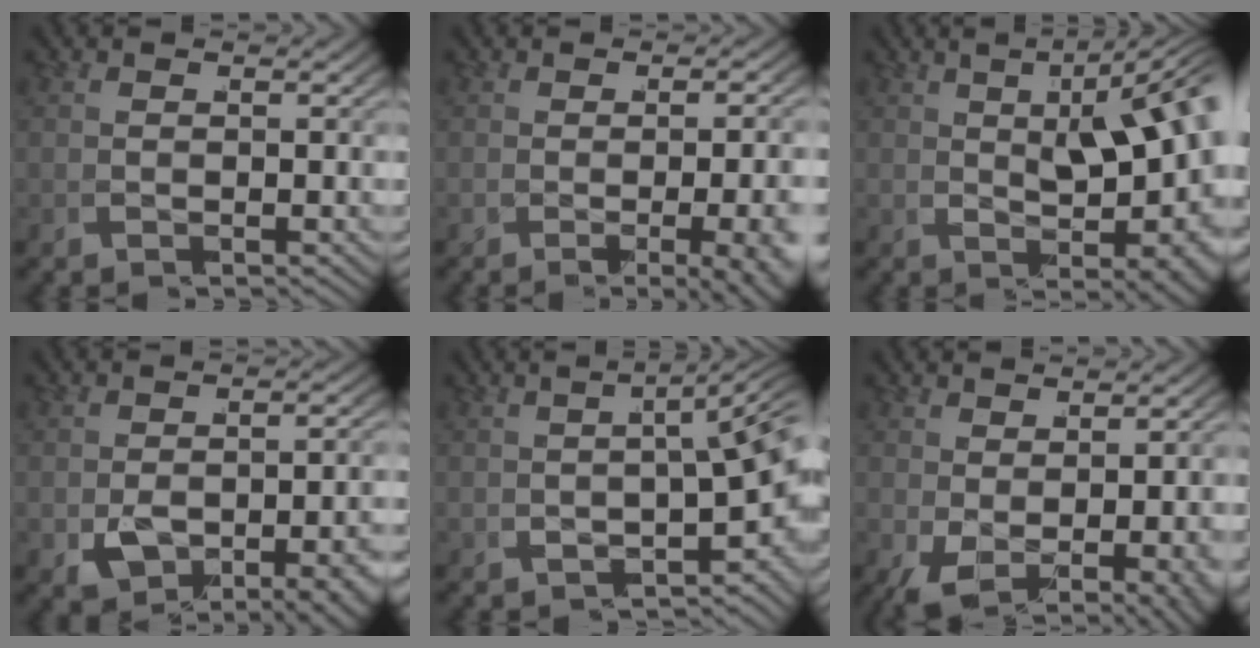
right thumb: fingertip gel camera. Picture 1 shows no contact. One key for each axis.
{"total": 5.8, "fx": -1.8, "fy": 1.5, "fz": 5.3, "tx": -0.057, "ty": -0.002, "tz": -0.026}
{"total": 8.1, "fx": 1.3, "fy": 3.2, "fz": 7.3, "tx": -0.086, "ty": 0.002, "tz": 0.028}
{"total": 4.5, "fx": -2.3, "fy": 2.1, "fz": 3.3, "tx": -0.047, "ty": -0.006, "tz": -0.025}
{"total": 5.7, "fx": -0.7, "fy": 2.1, "fz": 5.2, "tx": -0.047, "ty": 0.013, "tz": -0.009}
{"total": 3.5, "fx": -0.6, "fy": 1.2, "fz": 3.2, "tx": -0.038, "ty": -0.018, "tz": 0.009}